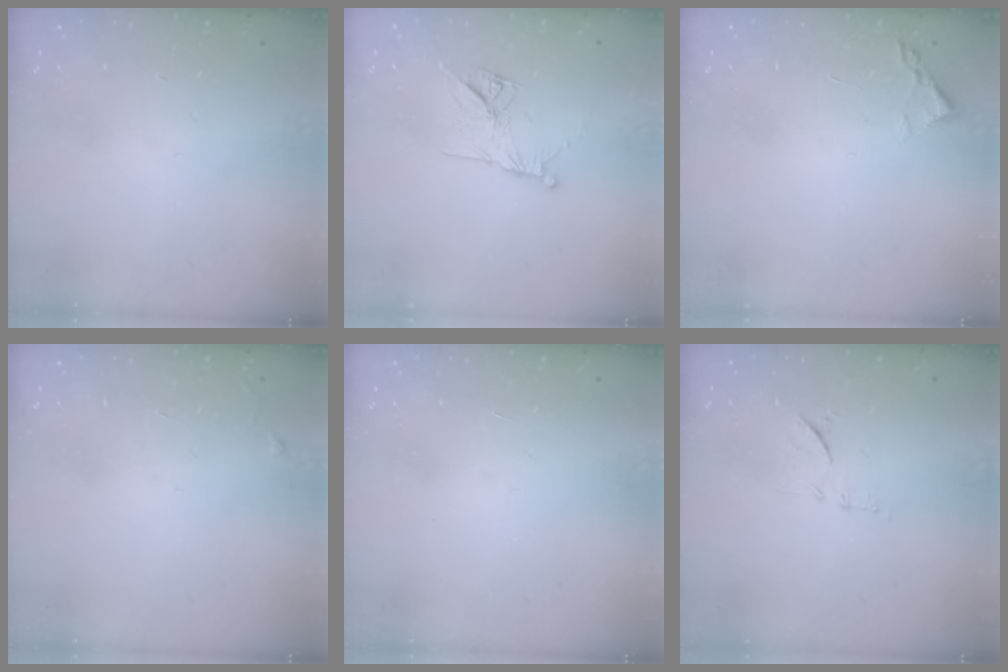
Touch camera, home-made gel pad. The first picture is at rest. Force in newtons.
{"total": 9.9, "press": 9.8, "slide": 1.2}
{"total": 1.8, "press": 1.8, "slide": 0.3}
{"total": 3.5, "press": 3.4, "slide": 0.5}
{"total": 1.7, "press": 1.7, "slide": 0.1}
{"total": 8.7, "press": 8.7, "slide": 0.3}